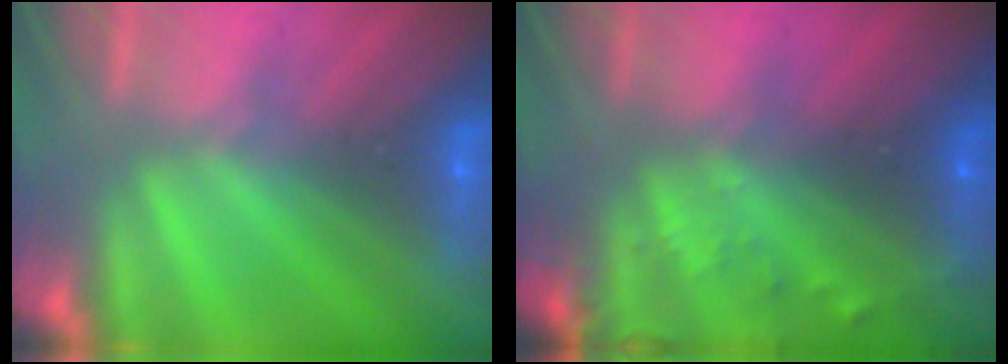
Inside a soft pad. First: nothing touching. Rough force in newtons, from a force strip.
{"total": 8.4}